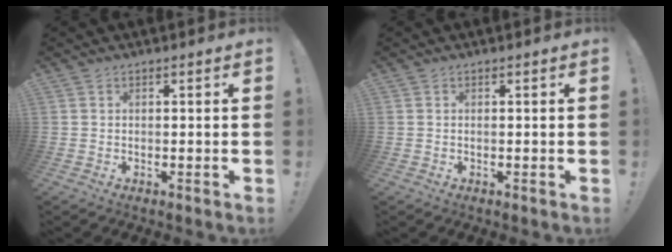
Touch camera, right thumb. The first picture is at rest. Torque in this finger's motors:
{"motor_torque": [0.73, 1.37, -0.38, 0.27, 0.00]}